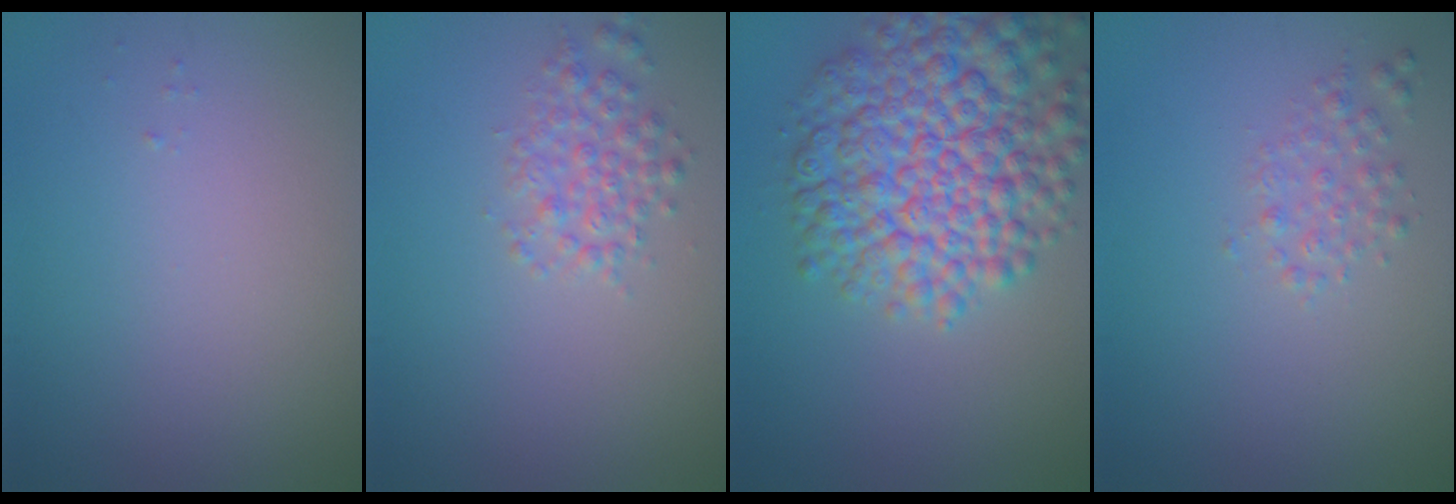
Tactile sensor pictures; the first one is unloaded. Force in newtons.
{"total": 2.4, "press": 2.4, "slide": 0.1}
{"total": 9.8, "press": 9.8, "slide": 0.3}
{"total": 1.5, "press": 1.5, "slide": 0.1}